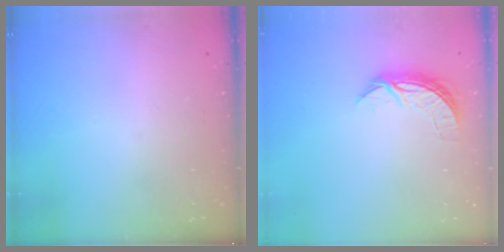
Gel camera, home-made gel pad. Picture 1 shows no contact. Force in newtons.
{"total": 6.2, "press": 6.2, "slide": 0.5}